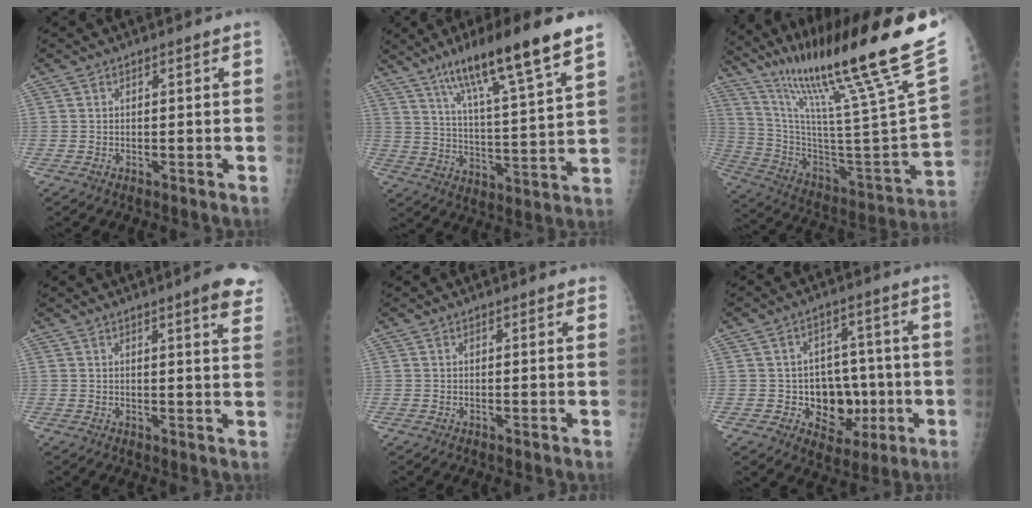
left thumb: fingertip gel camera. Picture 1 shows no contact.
{"total": 18.3, "force": [11.8, 1.8, 13.9], "torque": [-0.216, -0.047, 0.194]}
{"total": 35.0, "force": [24.8, 2.1, 24.6], "torque": [-0.378, -0.111, 0.391]}
{"total": 7.1, "force": [4.6, 0.9, 5.4], "torque": [-0.055, -0.014, 0.043]}
{"total": 0.8, "force": [0.6, 0.4, 0.4], "torque": [-0.004, -0.002, 0.003]}
{"total": 10.8, "force": [-2.3, 8.5, 6.3], "torque": [-0.036, 0.020, -0.025]}